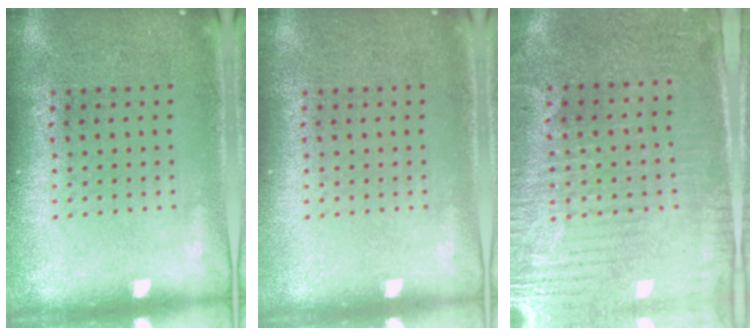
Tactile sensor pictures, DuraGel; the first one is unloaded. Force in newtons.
{"total": 0.0}
{"total": 3.2, "press": 2.9, "slide": 1.3}